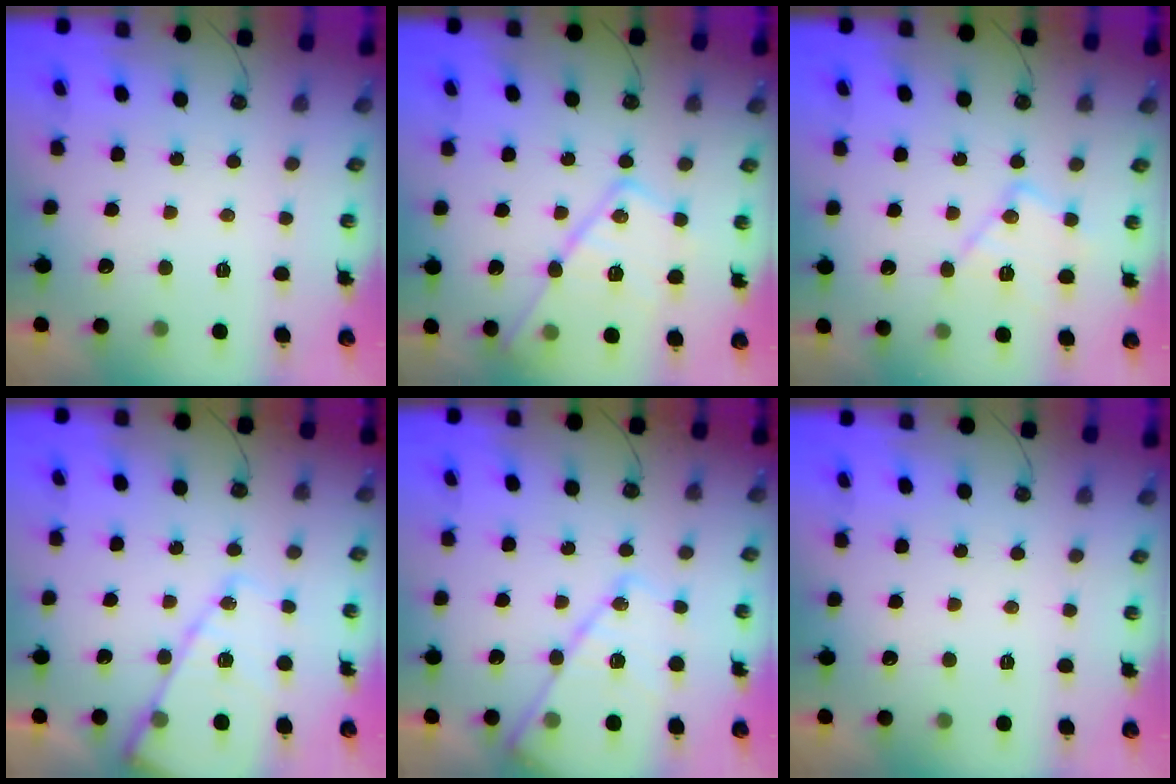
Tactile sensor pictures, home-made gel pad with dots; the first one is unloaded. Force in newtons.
{"total": 18.7, "press": 18.7, "slide": 1.3}
{"total": 12.7, "press": 12.7, "slide": 0.5}
{"total": 14.3, "press": 14.2, "slide": 1.4}
{"total": 16.2, "press": 16.2, "slide": 1.2}
{"total": 0.0}